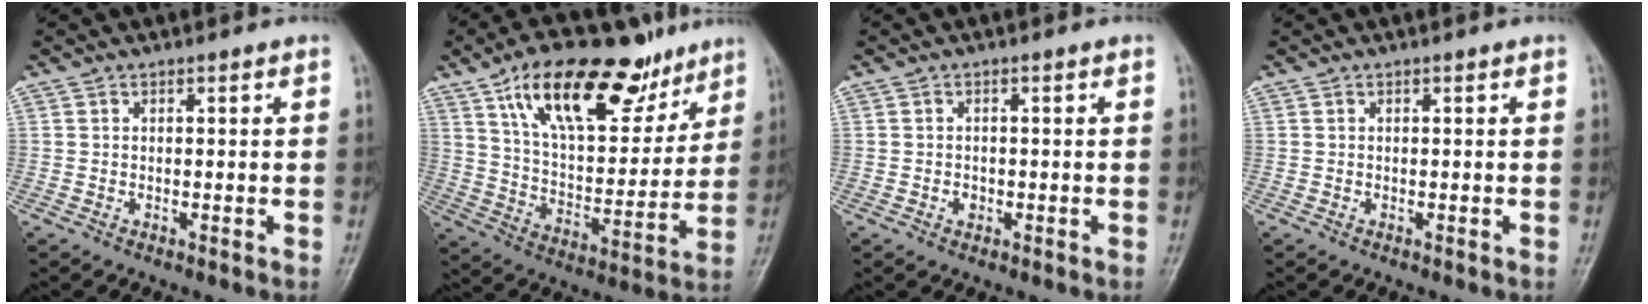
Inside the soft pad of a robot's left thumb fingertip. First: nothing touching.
{"total": 23.5, "force": [14.2, 10.6, 15.5], "torque": [-0.207, -0.041, 0.242]}
{"total": 1.4, "force": [-0.4, 1.2, 0.7], "torque": [-0.004, 0.004, -0.006]}
{"total": 0.0}